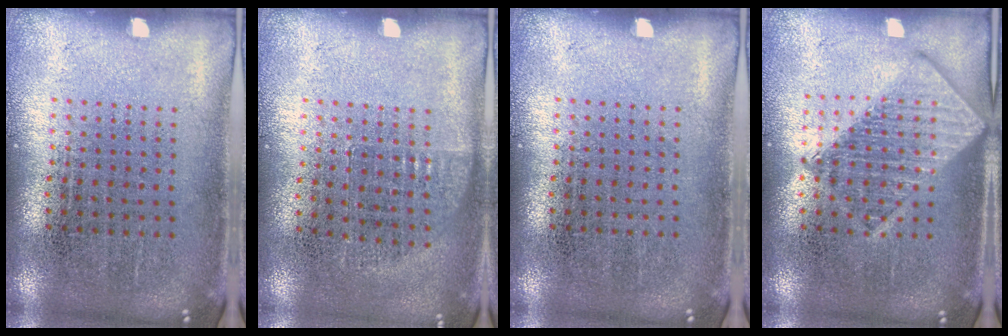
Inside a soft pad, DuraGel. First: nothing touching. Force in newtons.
{"total": 0.7, "press": 0.6, "slide": 0.4}
{"total": 0.0}
{"total": 2.4, "press": 2.4, "slide": 0.3}